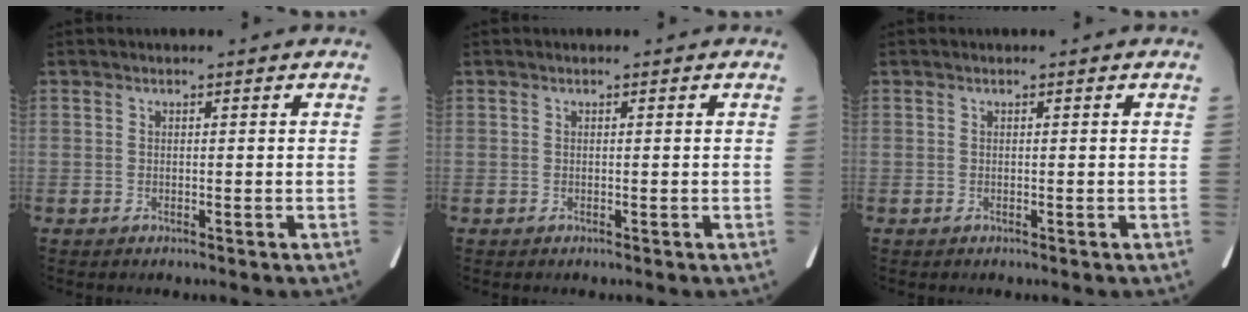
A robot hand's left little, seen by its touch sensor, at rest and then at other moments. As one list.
[{"total": 0.0}, {"total": 0.0}]